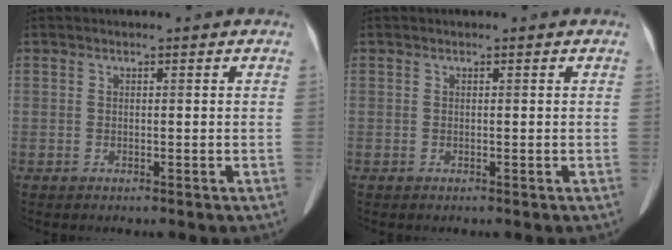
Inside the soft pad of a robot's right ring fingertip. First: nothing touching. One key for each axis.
{"total": 0.0}